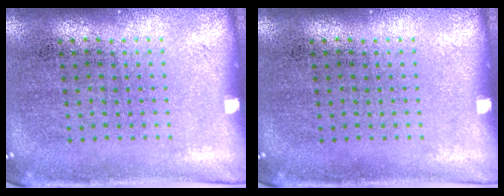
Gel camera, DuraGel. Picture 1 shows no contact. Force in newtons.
{"total": 0.0}